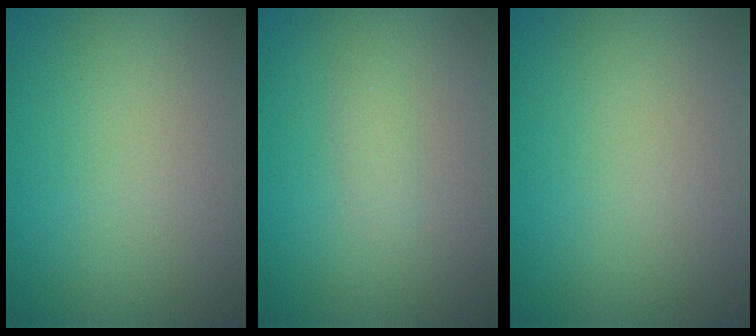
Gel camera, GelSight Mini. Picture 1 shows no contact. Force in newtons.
{"total": 0.9, "press": 0.9, "slide": 0.0}
{"total": 0.0}